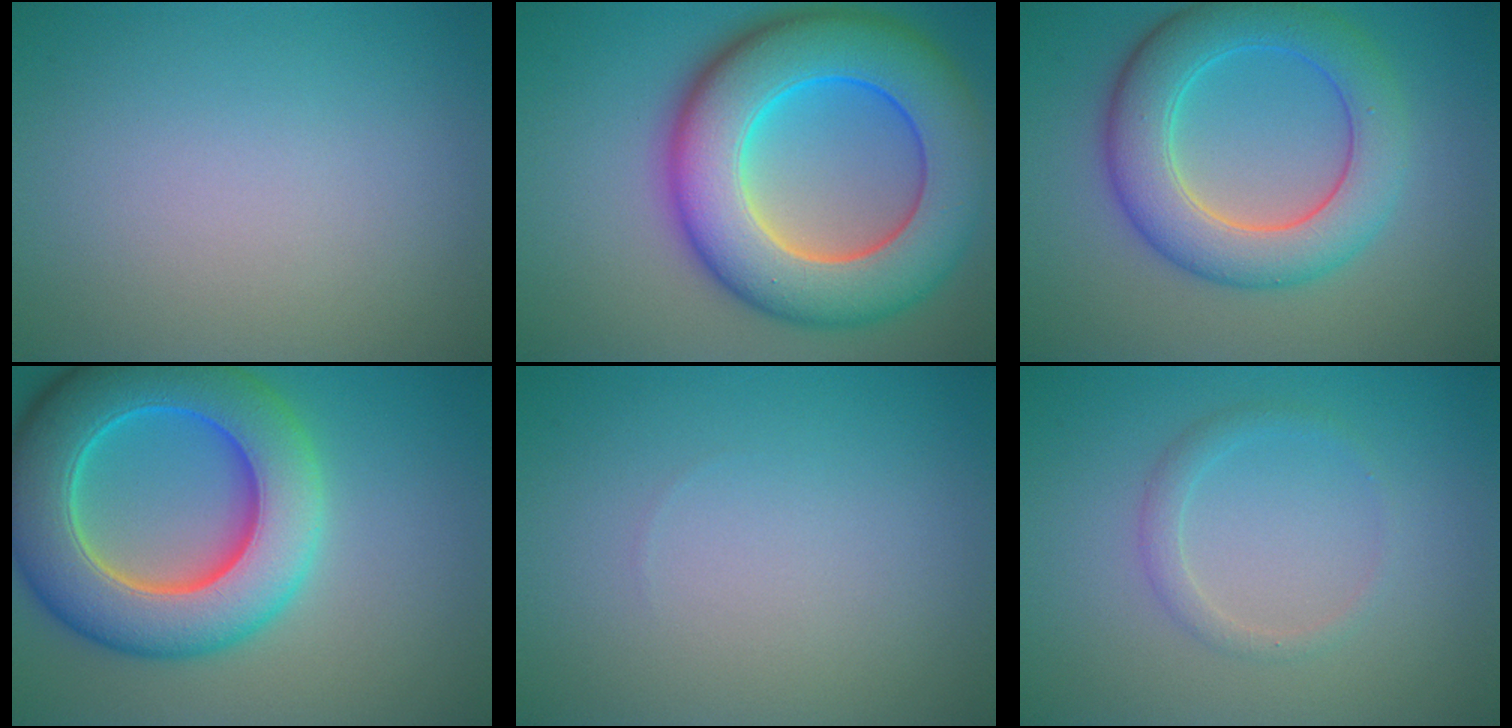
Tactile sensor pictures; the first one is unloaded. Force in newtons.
{"total": 13.3, "press": 13.3, "slide": 0.4}
{"total": 7.2, "press": 7.2, "slide": 0.0}
{"total": 11.6, "press": 11.6, "slide": 0.3}
{"total": 0.0}
{"total": 1.5, "press": 1.4, "slide": 0.0}